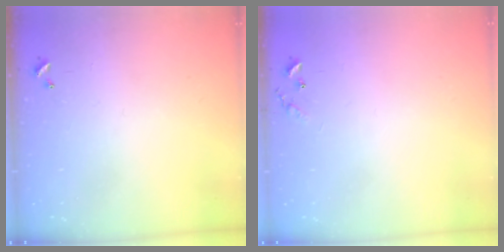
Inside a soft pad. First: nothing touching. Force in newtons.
{"total": 6.6, "press": 6.6, "slide": 0.5}